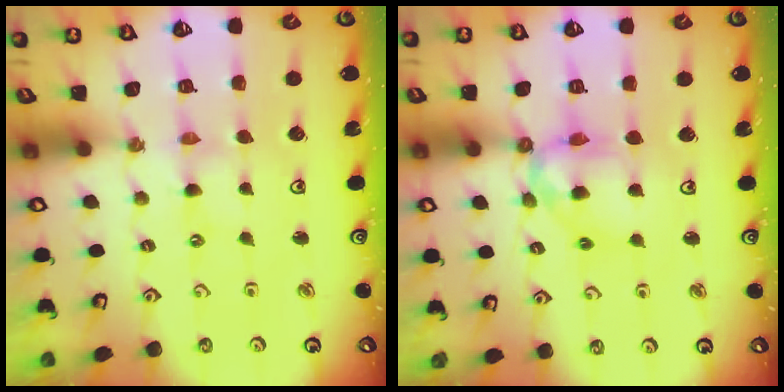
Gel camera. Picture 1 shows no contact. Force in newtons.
{"total": 11.5, "press": 11.4, "slide": 1.1}